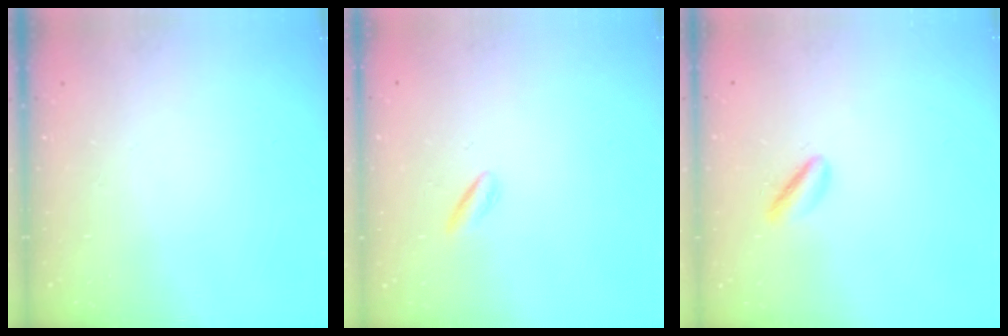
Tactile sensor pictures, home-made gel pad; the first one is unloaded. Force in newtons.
{"total": 0.7, "press": 0.4, "slide": 0.5}
{"total": 2.9, "press": 2.7, "slide": 0.9}